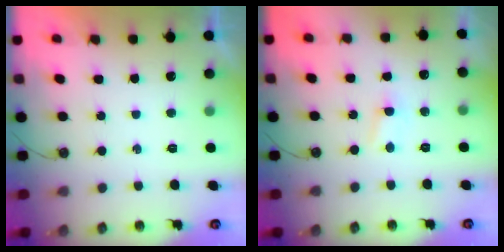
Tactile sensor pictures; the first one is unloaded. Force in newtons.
{"total": 2.8, "press": 2.8, "slide": 0.4}